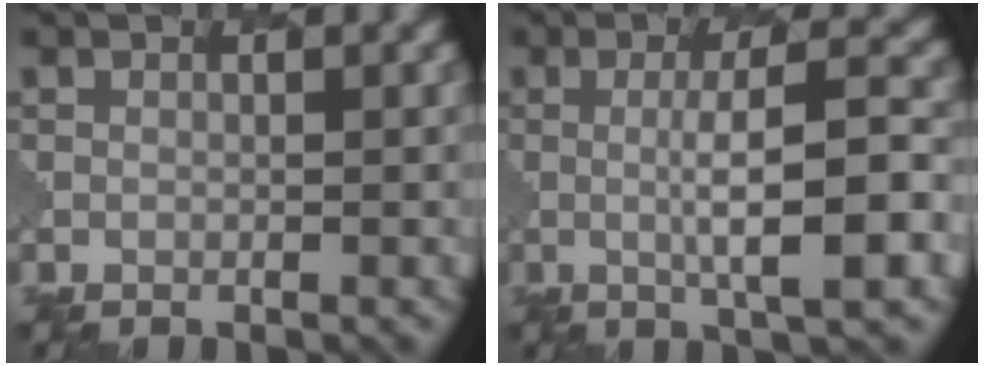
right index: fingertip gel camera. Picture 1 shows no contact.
{"total": 6.6, "force": [0.2, 1.3, 6.5], "torque": [-0.105, 0.003, -0.004]}